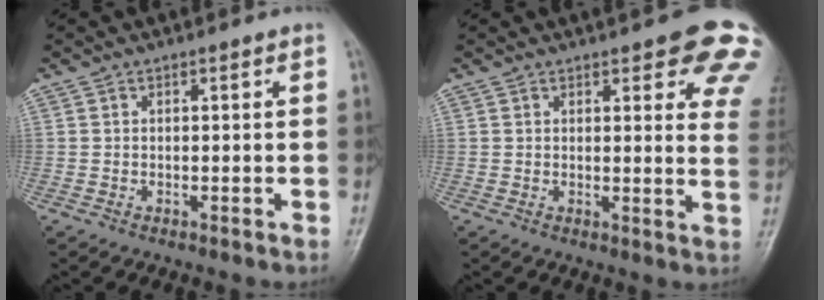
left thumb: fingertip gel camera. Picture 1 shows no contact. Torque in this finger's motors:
{"motor_torque": [2.64, 2.36, 1.38, -1.39, 0.25]}